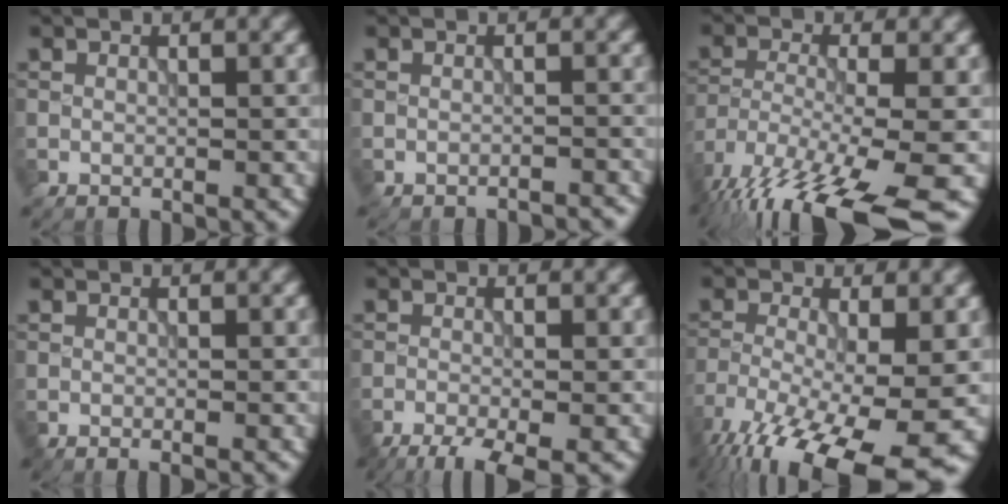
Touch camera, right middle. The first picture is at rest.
{"total": 1.8, "force": [-1.8, 0.1, 0.2], "torque": [0.005, 0.004, -0.022]}
{"total": 14.2, "force": [-9.8, 3.4, 9.8], "torque": [-0.201, -0.029, -0.152]}
{"total": 0.7, "force": [-0.5, 0.1, 0.5], "torque": [-0.004, -0.006, -0.011]}
{"total": 4.3, "force": [-3.1, 0.9, 2.9], "torque": [-0.046, -0.011, -0.059]}
{"total": 14.7, "force": [-8.7, 4.7, 10.9], "torque": [-0.207, -0.038, -0.136]}